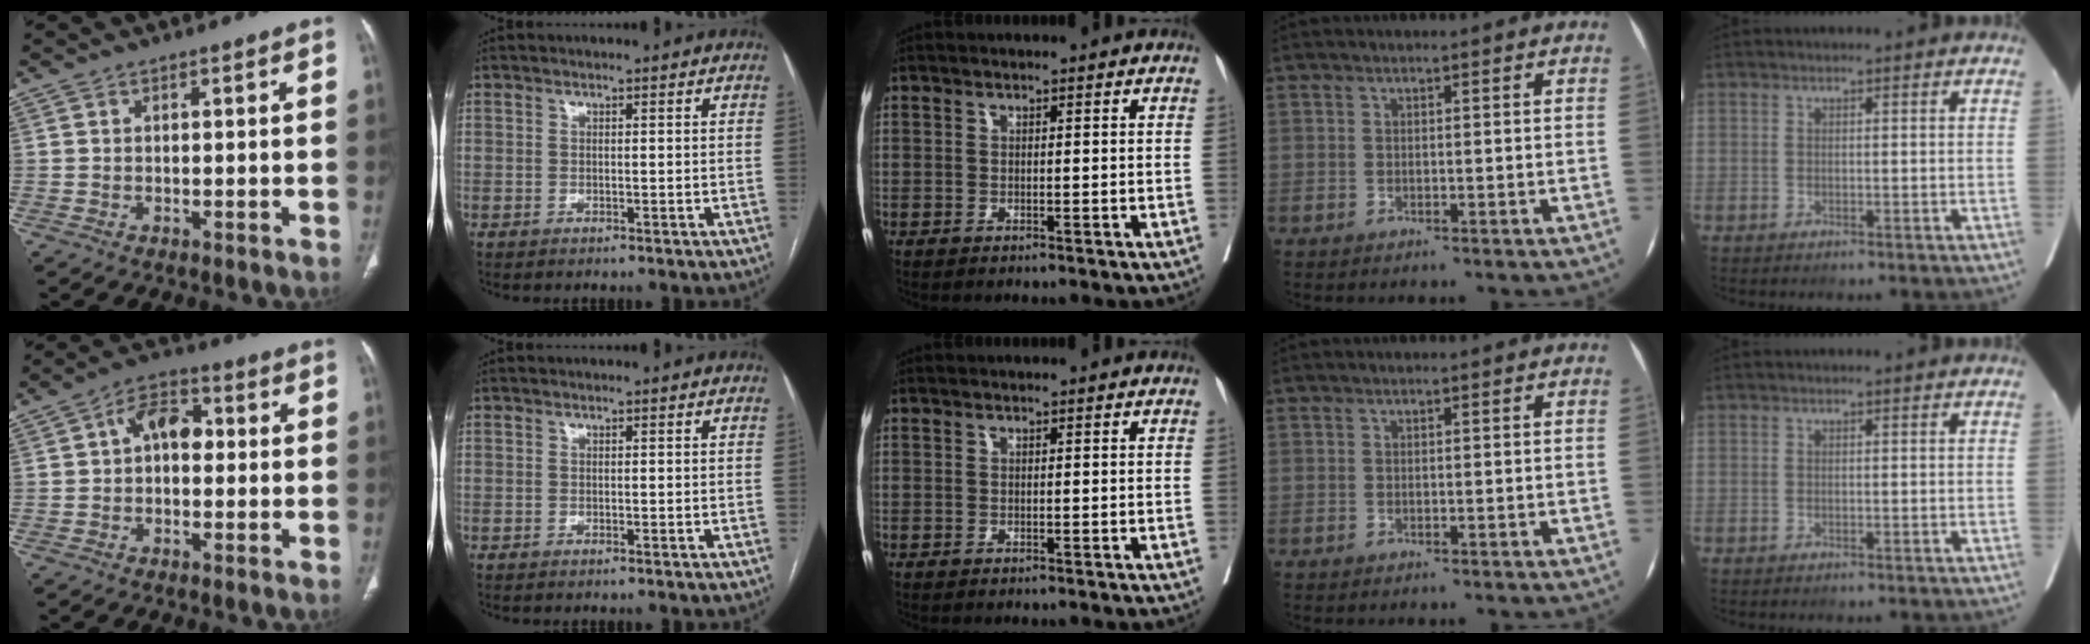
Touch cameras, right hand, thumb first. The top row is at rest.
{"thumb": {"total": 7.2, "force": [0.5, 4.8, 5.4], "torque": [-0.066, 0.026, -0.003]}}